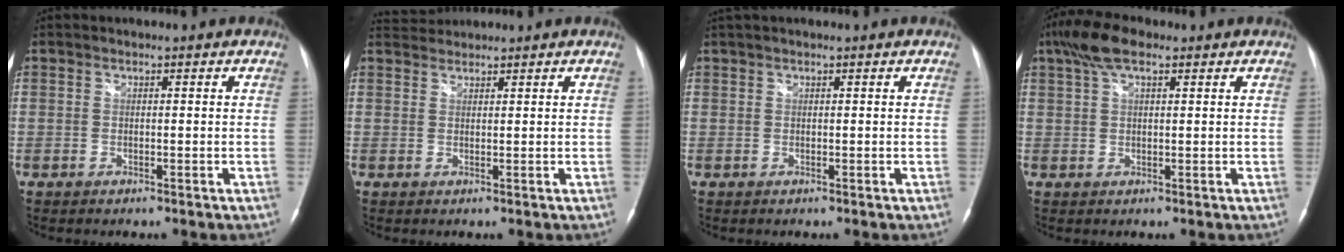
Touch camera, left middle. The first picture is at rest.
{"total": 2.5, "force": [2.4, -0.1, -0.4], "torque": [-0.004, 0.014, 0.053]}
{"total": 2.3, "force": [1.9, 0.1, 1.3], "torque": [-0.023, 0.032, 0.036]}
{"total": 6.0, "force": [3.7, 2.0, 4.3], "torque": [-0.095, 0.027, 0.068]}